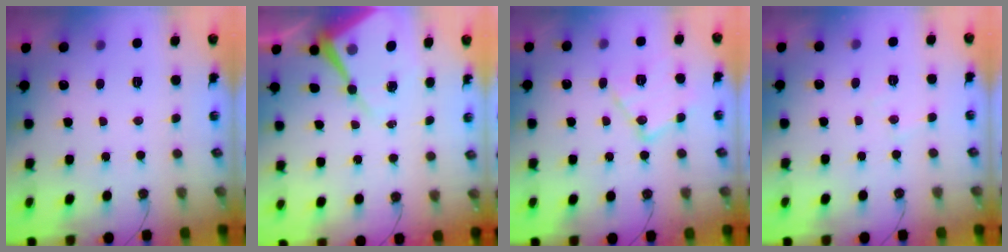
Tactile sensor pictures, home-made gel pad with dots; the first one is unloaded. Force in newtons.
{"total": 10.4, "press": 10.4, "slide": 0.8}
{"total": 14.0, "press": 13.9, "slide": 1.0}
{"total": 5.5, "press": 5.4, "slide": 0.8}